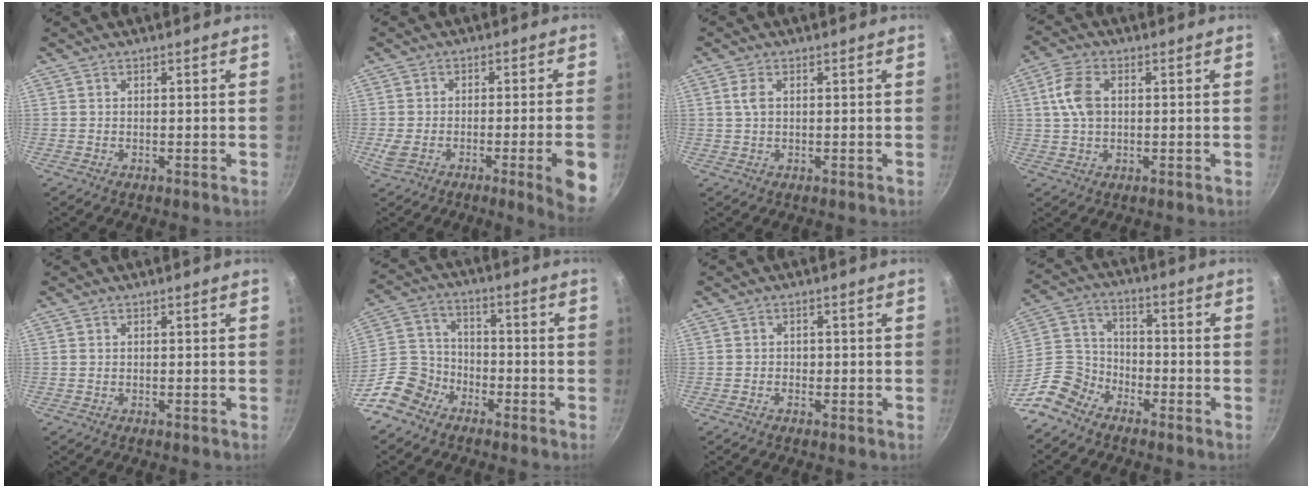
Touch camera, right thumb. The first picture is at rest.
{"total": 10.6, "force": [-3.5, 1.6, 9.9], "torque": [-0.128, 0.010, -0.045]}
{"total": 2.5, "force": [0.7, 1.4, 2.0], "torque": [-0.040, 0.001, 0.013]}
{"total": 7.1, "force": [1.2, 4.5, 5.4], "torque": [-0.102, 0.009, 0.020]}
{"total": 0.0}
{"total": 10.0, "force": [-6.5, 6.8, 3.5], "torque": [-0.043, 0.056, -0.140]}
{"total": 1.1, "force": [-0.5, 0.8, 0.6], "torque": [-0.006, 0.001, -0.005]}
{"total": 9.5, "force": [-6.8, 5.7, 3.4], "torque": [-0.047, 0.057, -0.155]}